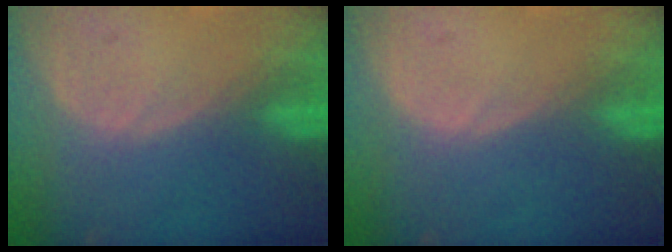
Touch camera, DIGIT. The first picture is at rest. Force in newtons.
{"total": 0.0}